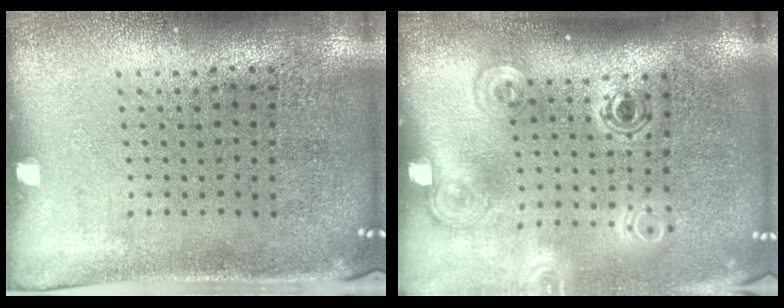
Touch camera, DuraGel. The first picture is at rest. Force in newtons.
{"total": 1.8, "press": 1.2, "slide": 1.3}